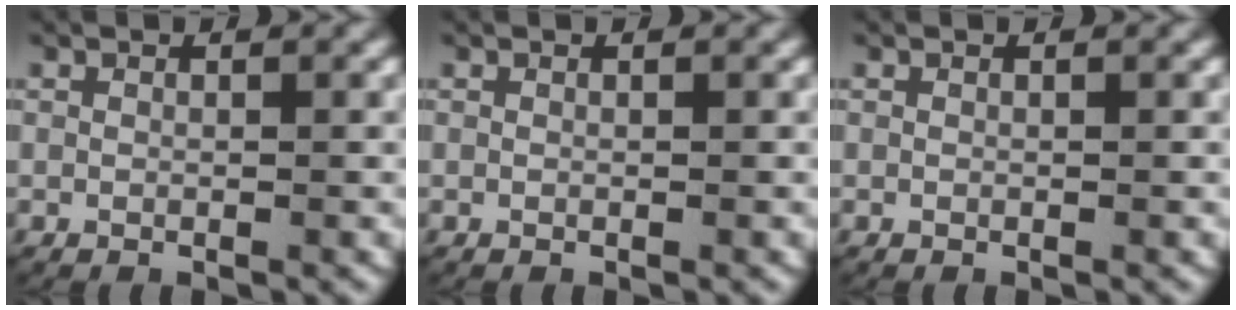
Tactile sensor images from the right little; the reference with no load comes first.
{"total": 0.0}
{"total": 0.0}